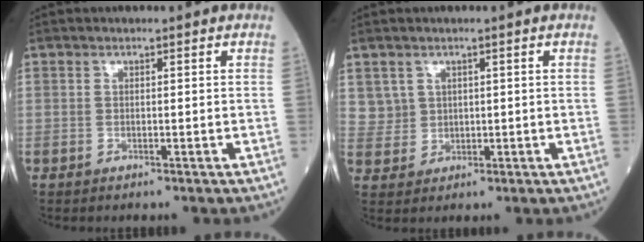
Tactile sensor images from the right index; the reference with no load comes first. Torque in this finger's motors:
{"motor_torque": [0.87, 0.26, 0.43, 0.12]}